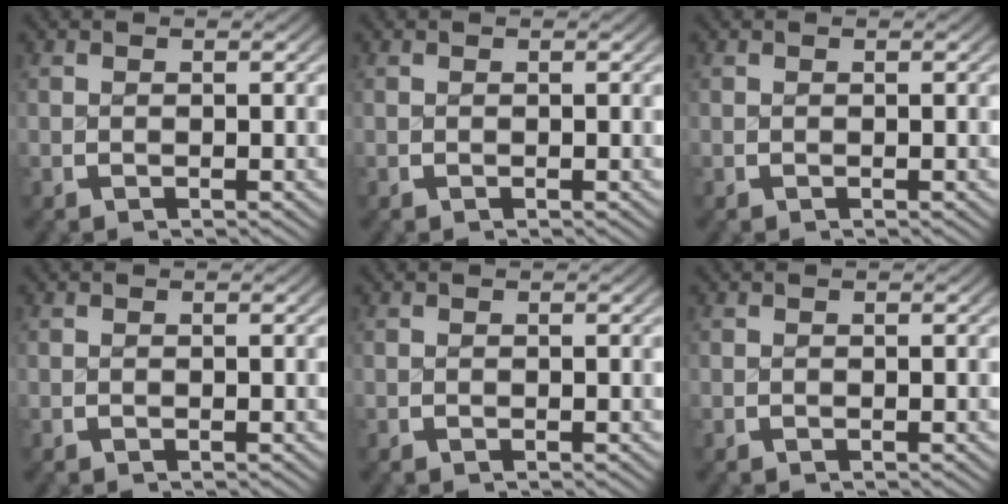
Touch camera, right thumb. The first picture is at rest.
{"total": 0.0}
{"total": 0.0}
{"total": 0.0}
{"total": 0.0}
{"total": 0.0}